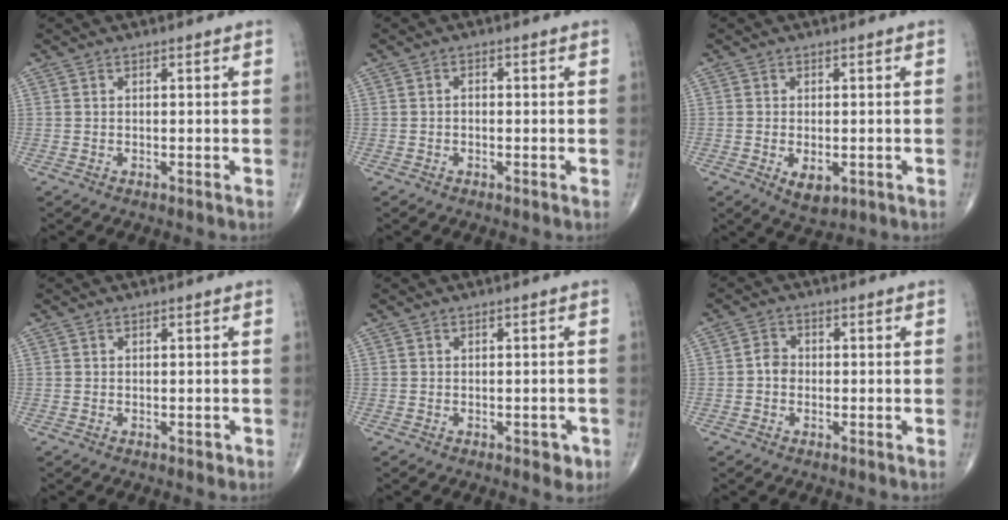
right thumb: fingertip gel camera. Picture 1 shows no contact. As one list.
[{"total": 0.9, "force": [-0.3, 0.7, 0.6], "torque": [-0.004, 0.002, -0.008]}, {"total": 4.6, "force": [-1.3, 2.6, 3.5], "torque": [-0.055, -0.006, -0.013]}, {"total": 0.7, "force": [-0.2, 0.5, 0.3], "torque": [-0.001, 0.001, -0.002]}, {"total": 2.4, "force": [-1.0, 1.5, 1.5], "torque": [-0.003, 0.002, -0.010]}, {"total": 2.7, "force": [-0.5, 2.3, 1.3], "torque": [-0.011, 0.010, -0.014]}]